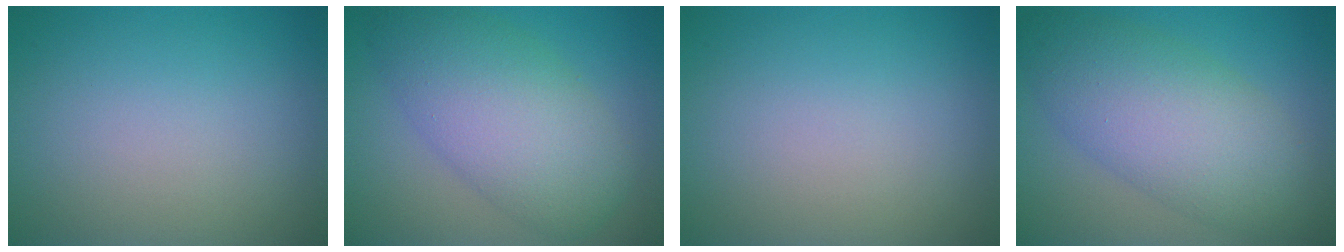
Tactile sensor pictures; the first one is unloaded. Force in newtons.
{"total": 8.0, "press": 8.0, "slide": 0.3}
{"total": 0.0}
{"total": 8.1, "press": 8.1, "slide": 0.2}